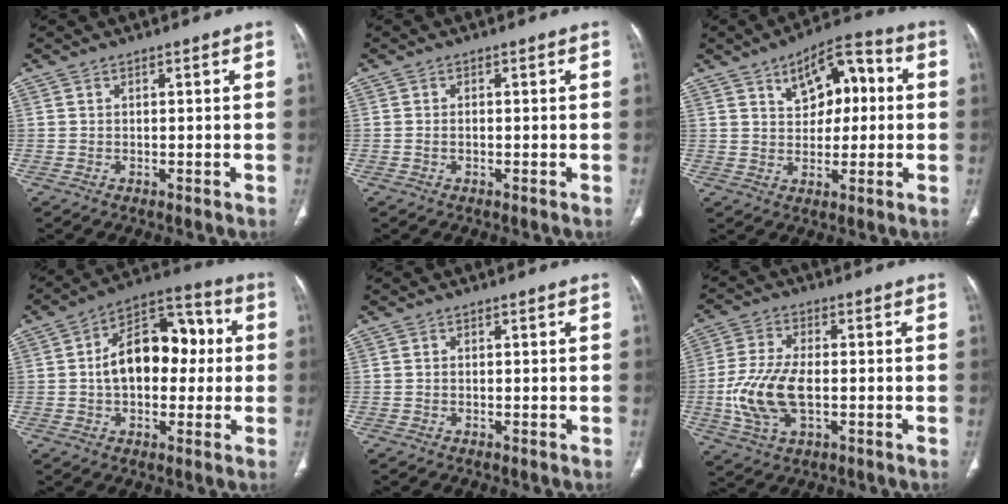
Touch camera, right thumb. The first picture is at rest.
{"total": 0.6, "force": [-0.1, 0.5, 0.4], "torque": [-0.011, 0.002, -0.001]}
{"total": 11.4, "force": [2.9, 6.4, 9.0], "torque": [-0.093, 0.019, 0.040]}
{"total": 16.1, "force": [1.0, 10.1, 12.5], "torque": [-0.161, 0.040, 0.006]}
{"total": 0.0}
{"total": 11.9, "force": [-1.7, 6.4, 9.9], "torque": [-0.214, 0.005, -0.031]}